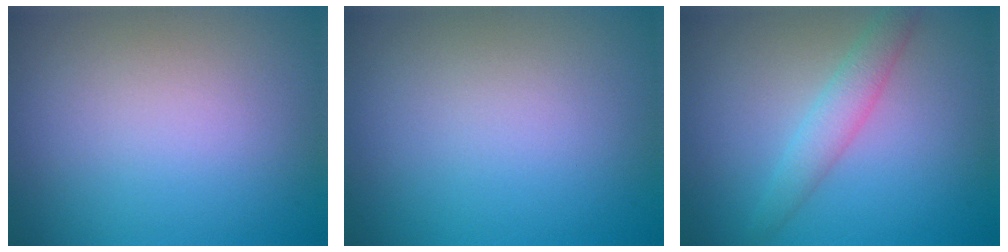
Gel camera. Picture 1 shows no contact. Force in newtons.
{"total": 0.0}
{"total": 2.6, "press": 2.6, "slide": 0.0}